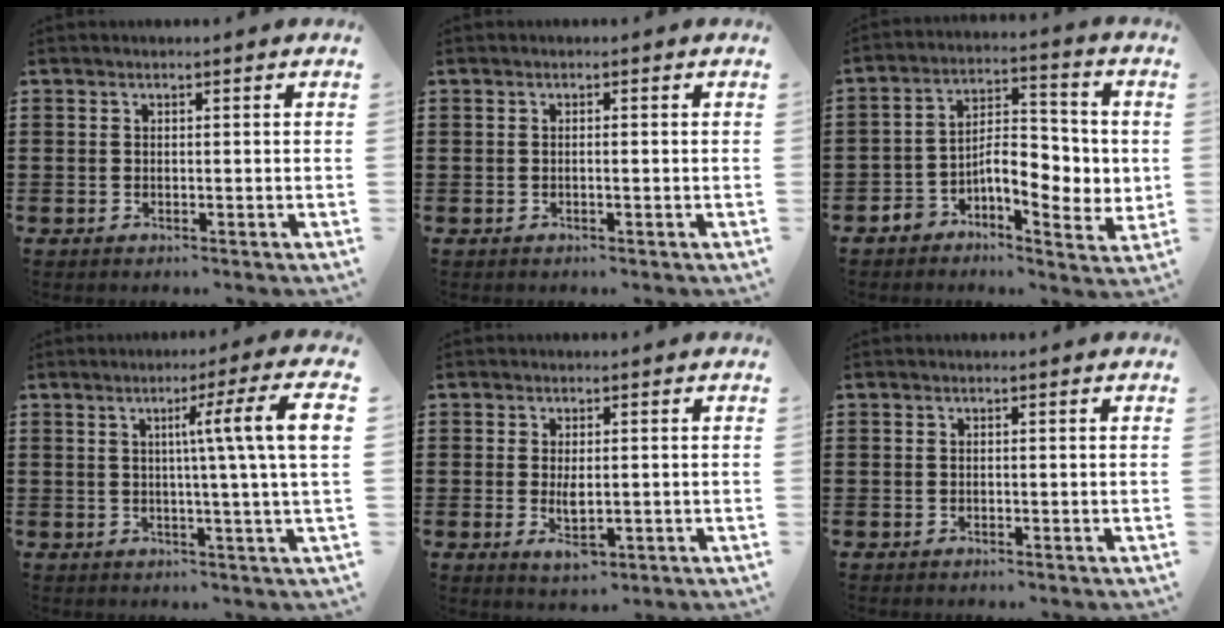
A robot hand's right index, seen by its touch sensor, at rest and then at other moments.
{"total": 0.6, "force": [-0.1, -0.1, 0.5], "torque": [-0.009, -0.003, -0.002]}
{"total": 7.8, "force": [-1.5, 4.6, 6.2], "torque": [-0.099, 0.000, -0.031]}
{"total": 9.3, "force": [1.6, -1.0, 9.1], "torque": [-0.153, -0.009, 0.014]}
{"total": 3.2, "force": [-0.4, 1.4, 2.9], "torque": [-0.054, -0.005, -0.010]}
{"total": 0.0}